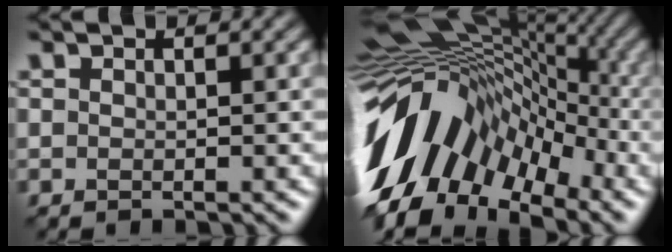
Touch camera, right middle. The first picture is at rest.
{"total": 14.2, "force": [-3.5, 8.9, 10.5], "torque": [-0.200, 0.031, -0.078]}